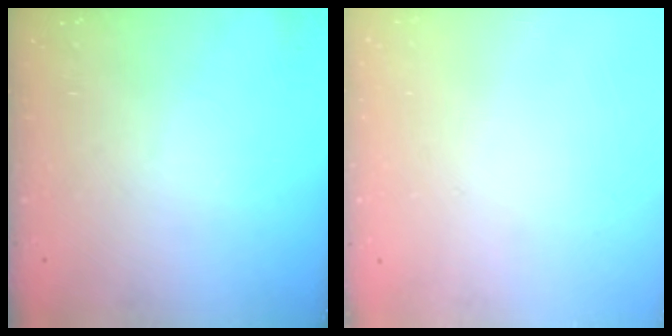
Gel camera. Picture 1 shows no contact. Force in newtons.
{"total": 1.7, "press": 1.7, "slide": 0.2}